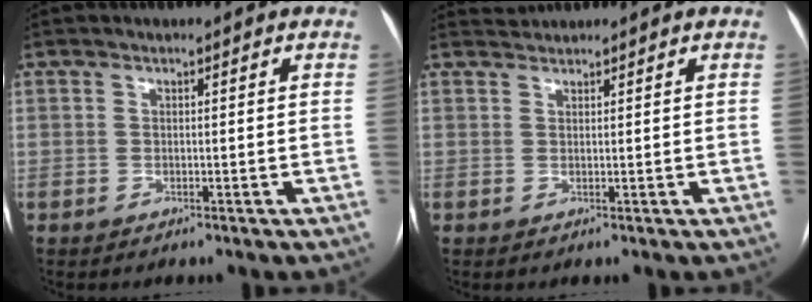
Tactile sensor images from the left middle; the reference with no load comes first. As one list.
[{"total": 1.2, "force": [1.1, -0.3, -0.5], "torque": [-0.001, 0.009, 0.027]}]